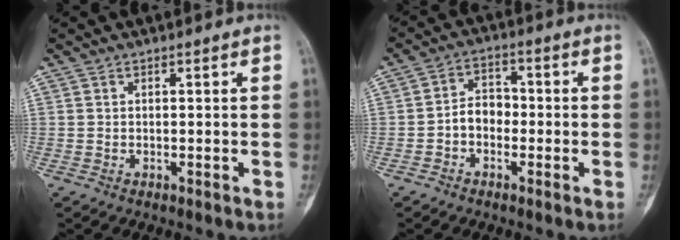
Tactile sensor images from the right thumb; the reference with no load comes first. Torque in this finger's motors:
{"motor_torque": [0.03, 0.03, 0.66, -0.04, 0.02]}